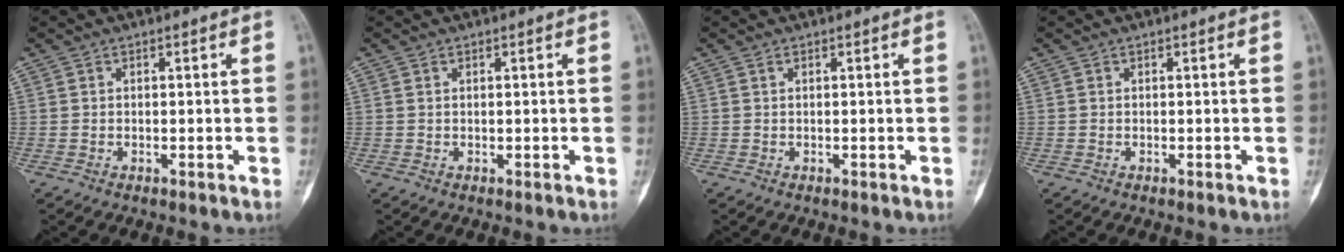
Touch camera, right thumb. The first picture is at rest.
{"total": 0.0}
{"total": 0.0}
{"total": 0.0}